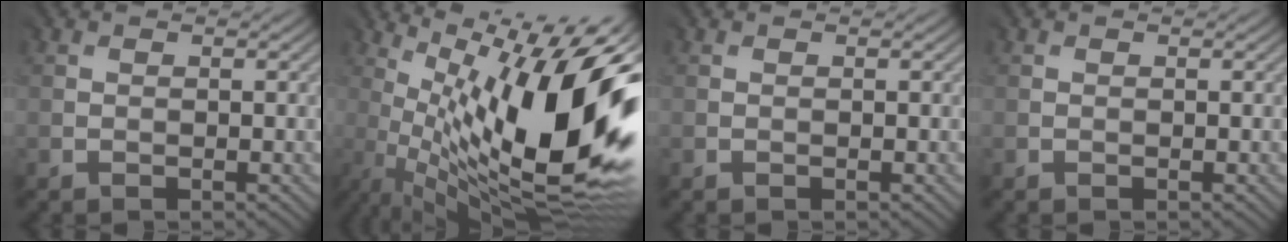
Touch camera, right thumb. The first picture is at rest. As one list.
[{"total": 19.0, "force": [1.9, 6.2, 17.8], "torque": [-0.263, 0.007, 0.047]}, {"total": 0.0}, {"total": 0.0}]